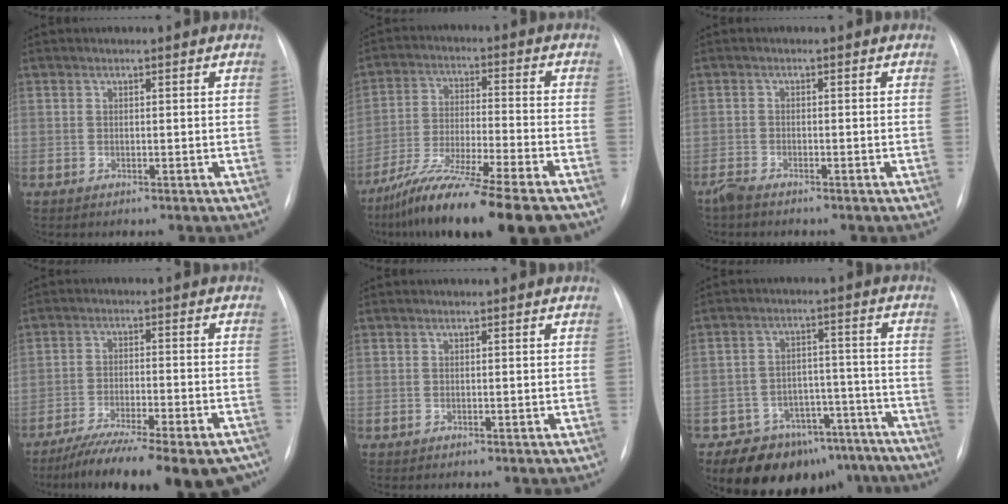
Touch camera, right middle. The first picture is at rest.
{"total": 18.2, "force": [-13.9, 0.6, 11.8], "torque": [-0.194, -0.037, -0.234]}
{"total": 1.8, "force": [-1.7, 0.2, 0.7], "torque": [-0.023, -0.005, -0.033]}
{"total": 21.5, "force": [-17.8, 3.5, 11.5], "torque": [-0.130, -0.018, -0.252]}
{"total": 0.0}
{"total": 15.6, "force": [-12.5, 8.3, 4.3], "torque": [-0.043, 0.047, -0.165]}